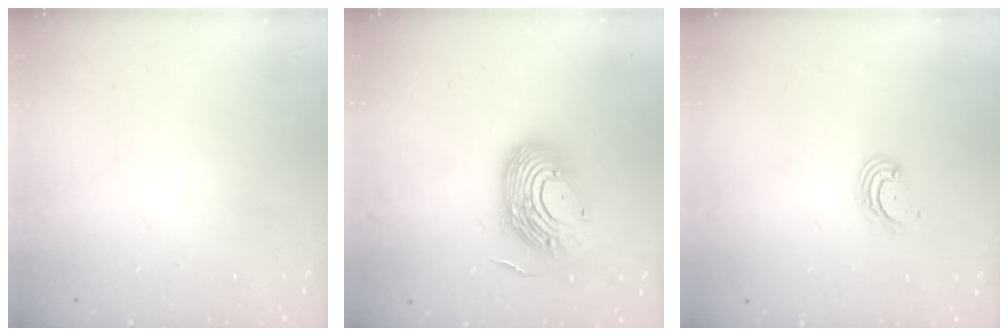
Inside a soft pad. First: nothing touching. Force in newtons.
{"total": 16.3, "press": 16.2, "slide": 2.1}
{"total": 3.8, "press": 3.8, "slide": 0.5}